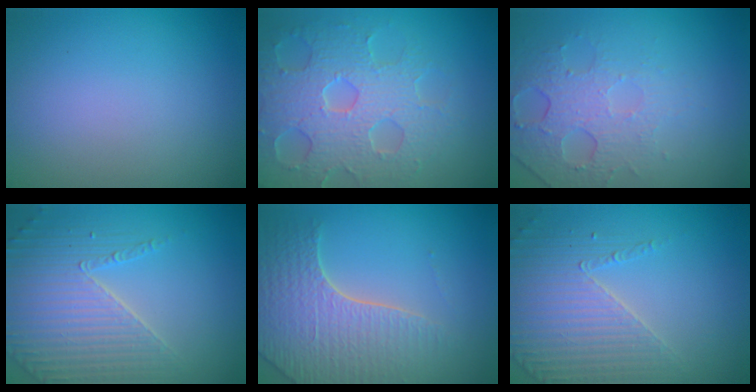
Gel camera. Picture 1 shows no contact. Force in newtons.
{"total": 7.0, "press": 5.5, "slide": 4.3}
{"total": 4.7, "press": 3.2, "slide": 3.5}
{"total": 3.9, "press": 3.9, "slide": 0.3}
{"total": 5.5, "press": 4.8, "slide": 2.6}
{"total": 3.8, "press": 3.6, "slide": 1.1}